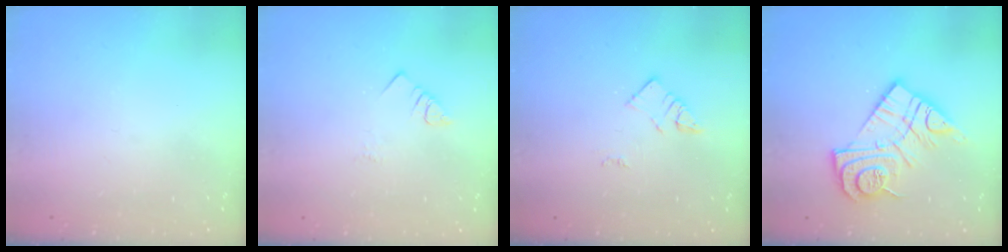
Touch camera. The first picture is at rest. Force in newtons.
{"total": 2.4, "press": 2.3, "slide": 0.4}
{"total": 4.2, "press": 4.2, "slide": 0.3}
{"total": 16.0, "press": 16.0, "slide": 1.3}